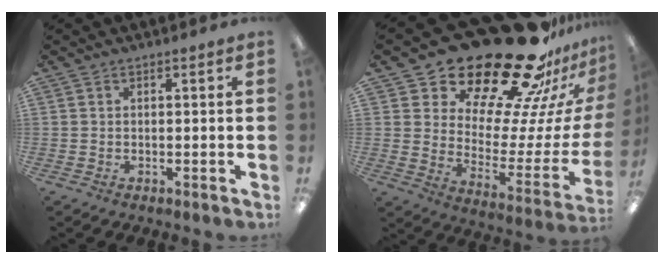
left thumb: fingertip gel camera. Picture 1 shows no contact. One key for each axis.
{"total": 29.2, "fx": 23.5, "fy": 10.9, "fz": 13.5, "tx": -0.187, "ty": -0.183, "tz": 0.414}